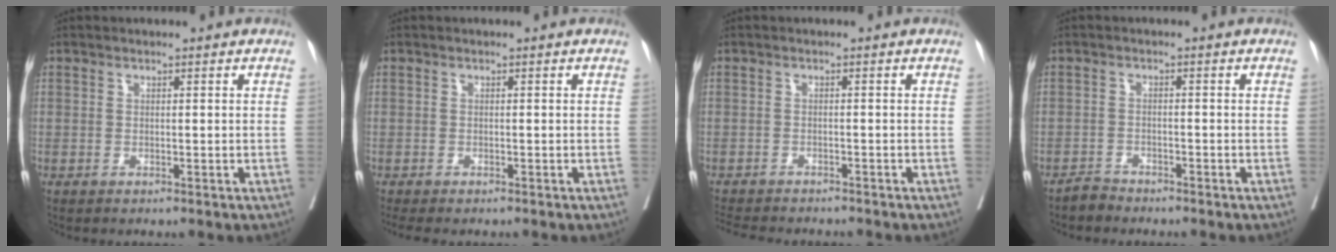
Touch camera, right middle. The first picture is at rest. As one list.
[{"total": 3.2, "force": [-2.8, 0.8, 1.5], "torque": [-0.019, -0.010, -0.039]}, {"total": 9.1, "force": [-8.3, 1.9, 3.3], "torque": [-0.053, -0.011, -0.116]}, {"total": 1.8, "force": [-1.7, 0.4, -0.2], "torque": [0.004, -0.003, -0.032]}]